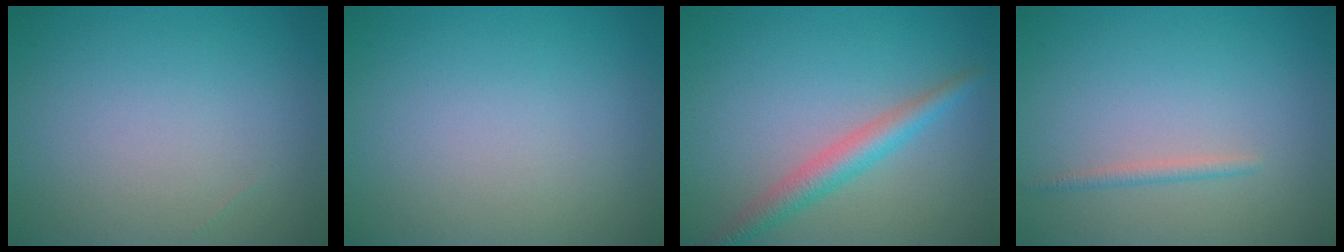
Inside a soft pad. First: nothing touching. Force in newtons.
{"total": 0.0}
{"total": 3.2, "press": 3.2, "slide": 0.1}
{"total": 1.0, "press": 1.0, "slide": 0.0}